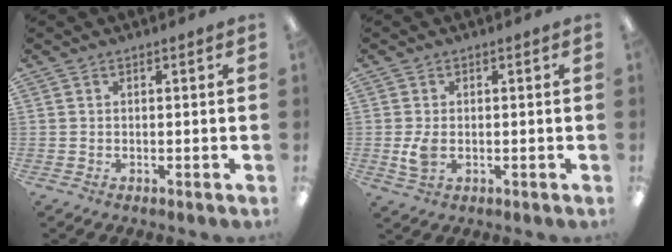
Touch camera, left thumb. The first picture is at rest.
{"total": 4.1, "force": [-0.2, 2.6, 3.1], "torque": [-0.061, -0.009, -0.010]}